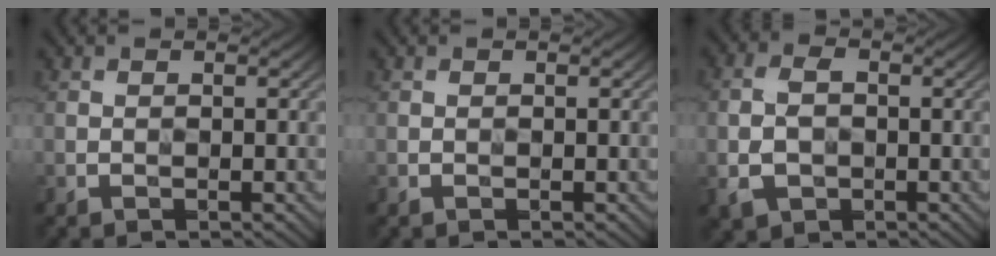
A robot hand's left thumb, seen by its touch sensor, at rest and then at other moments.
{"total": 0.0}
{"total": 4.7, "force": [-1.1, 3.4, 3.1], "torque": [-0.071, -0.005, -0.020]}